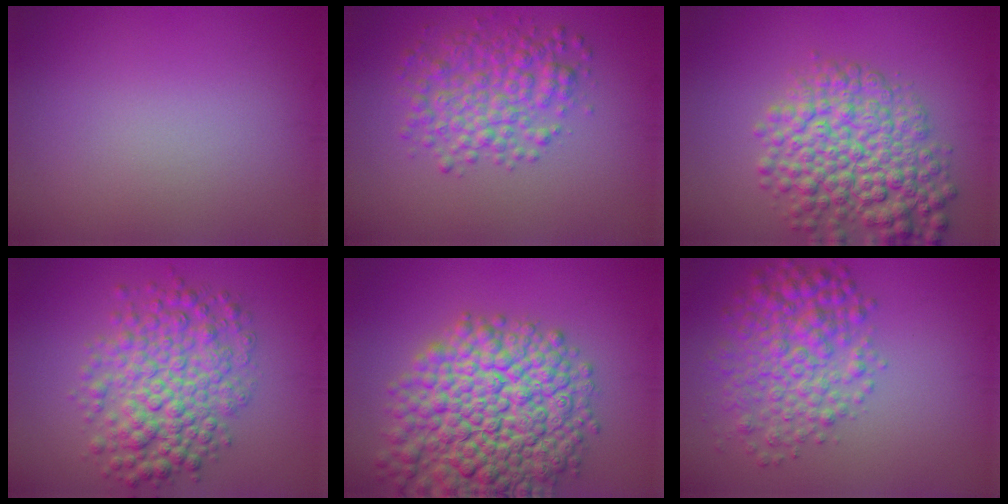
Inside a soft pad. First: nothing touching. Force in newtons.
{"total": 4.7, "press": 4.7, "slide": 0.0}
{"total": 7.7, "press": 7.7, "slide": 0.2}
{"total": 6.7, "press": 6.7, "slide": 0.1}
{"total": 13.3, "press": 13.3, "slide": 0.6}
{"total": 5.8, "press": 5.8, "slide": 0.1}